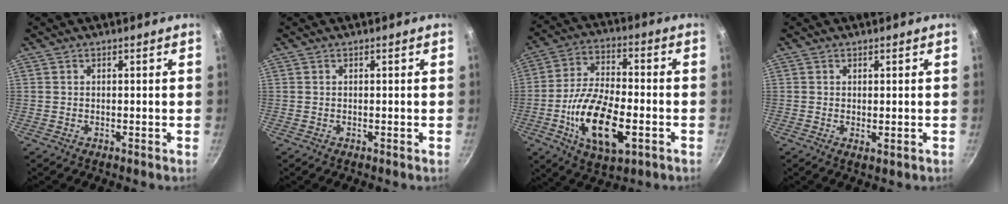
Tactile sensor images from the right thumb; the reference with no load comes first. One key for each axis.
{"total": 0.0}
{"total": 17.0, "fx": -5.0, "fy": 7.9, "fz": 14.2, "tx": -0.255, "ty": 0.019, "tz": -0.090}
{"total": 1.2, "fx": 0.1, "fy": 0.4, "fz": 1.1, "tx": -0.019, "ty": -0.007, "tz": 0.001}